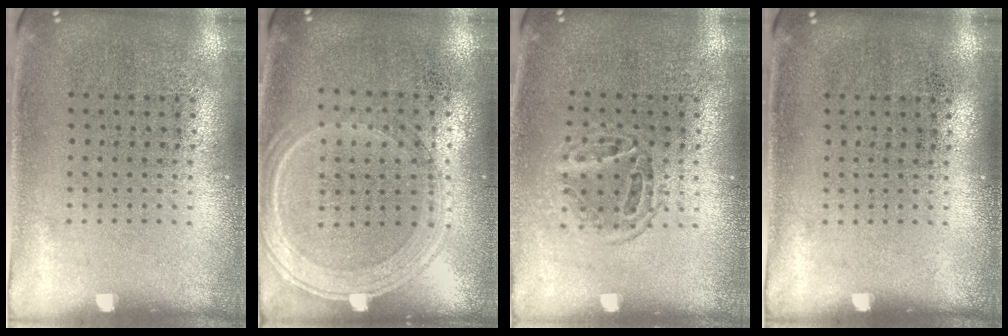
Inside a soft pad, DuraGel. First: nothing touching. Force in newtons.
{"total": 1.0, "press": 0.9, "slide": 0.3}
{"total": 1.2, "press": 1.0, "slide": 0.6}
{"total": 0.0}